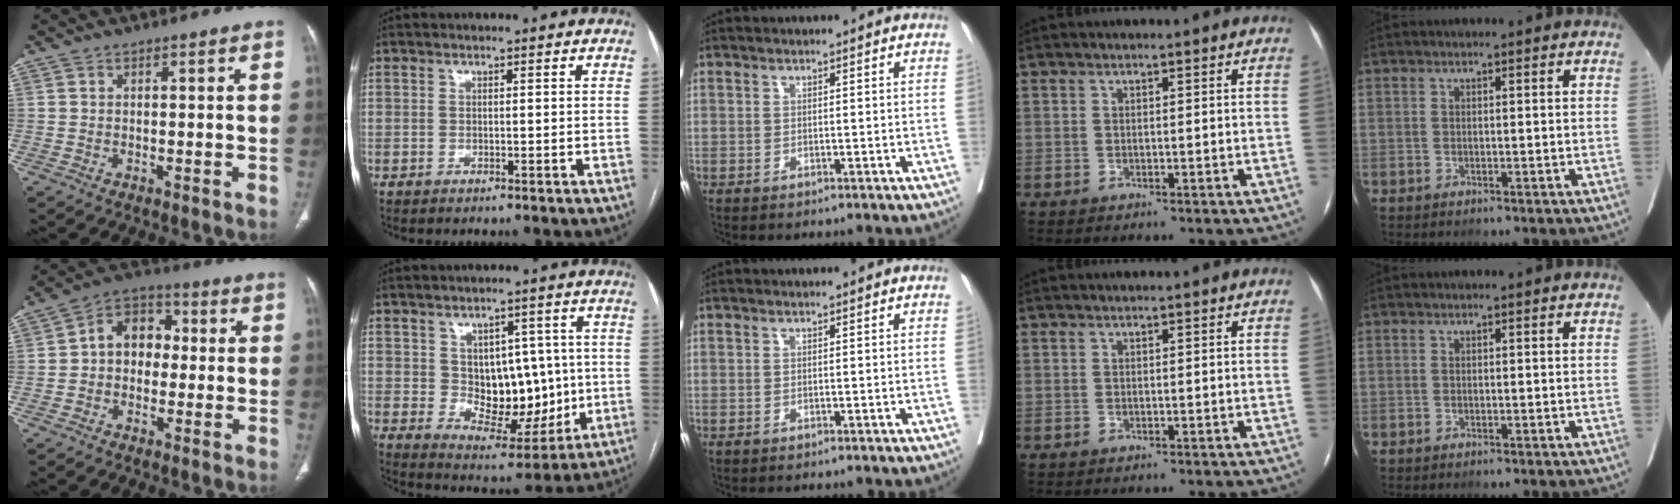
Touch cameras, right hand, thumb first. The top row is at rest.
{"thumb": {"total": 8.8, "force": [0.0, 6.8, 5.6], "torque": [-0.054, 0.028, -0.015]}, "index": {"total": 11.2, "force": [0.5, 7.2, 8.6], "torque": [-0.114, 0.012, 0.029]}}